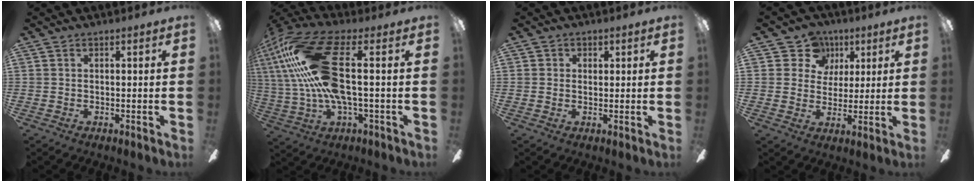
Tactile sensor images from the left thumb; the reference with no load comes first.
{"total": 22.9, "force": [3.0, 8.6, 21.0], "torque": [-0.442, -0.010, 0.045]}
{"total": 1.1, "force": [0.4, 1.1, 0.0], "torque": [0.007, 0.002, 0.005]}
{"total": 8.6, "force": [4.1, 7.5, 1.0], "torque": [-0.020, -0.024, 0.074]}